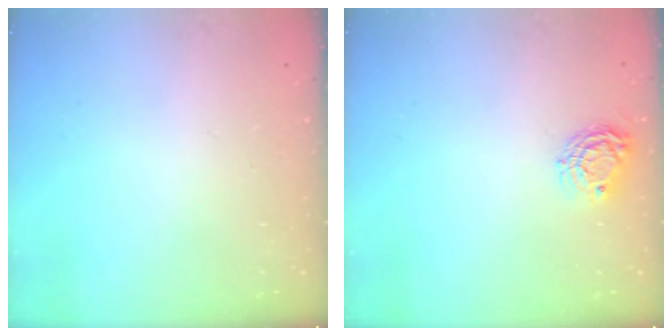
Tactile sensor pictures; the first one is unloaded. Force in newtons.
{"total": 7.8, "press": 7.7, "slide": 0.3}